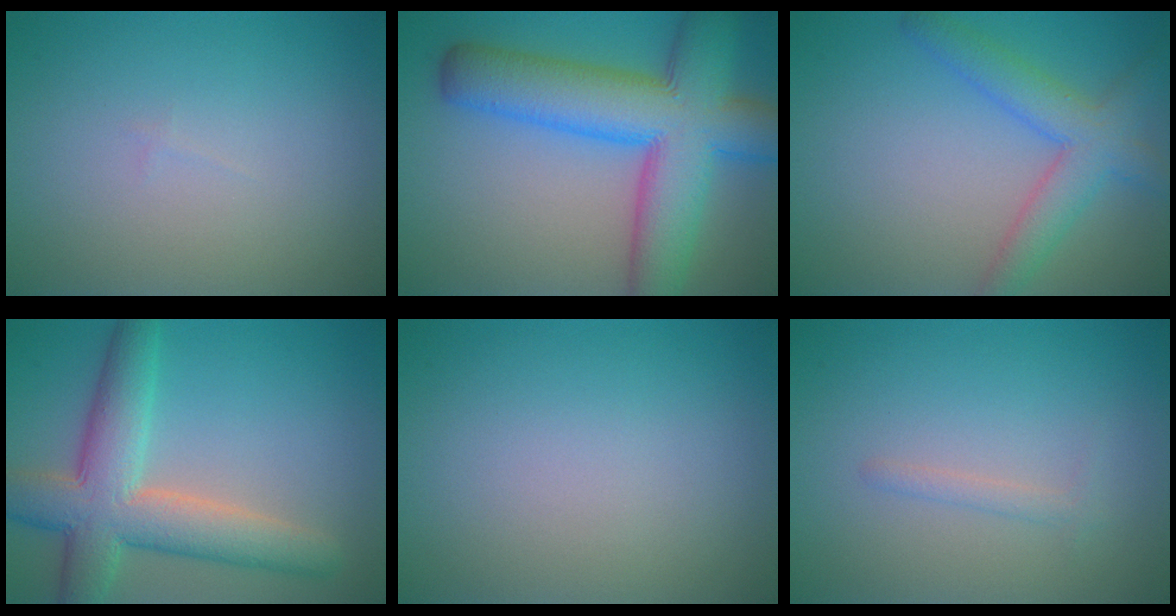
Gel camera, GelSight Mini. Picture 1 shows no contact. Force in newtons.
{"total": 11.2, "press": 11.2, "slide": 0.4}
{"total": 4.5, "press": 4.5, "slide": 0.2}
{"total": 7.9, "press": 7.9, "slide": 0.5}
{"total": 0.0}
{"total": 1.0, "press": 1.0, "slide": 0.0}